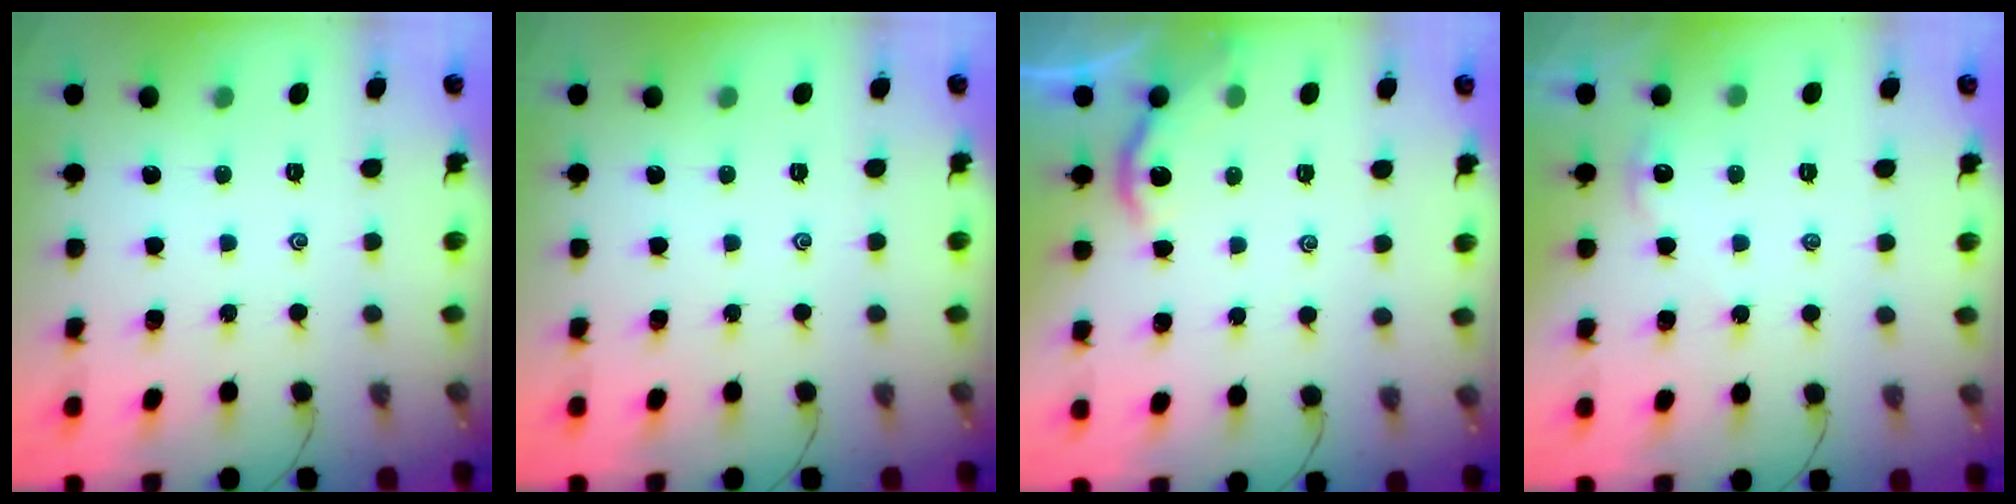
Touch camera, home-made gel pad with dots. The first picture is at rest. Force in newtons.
{"total": 0.0}
{"total": 2.2, "press": 2.2, "slide": 0.2}
{"total": 2.6, "press": 2.6, "slide": 0.3}